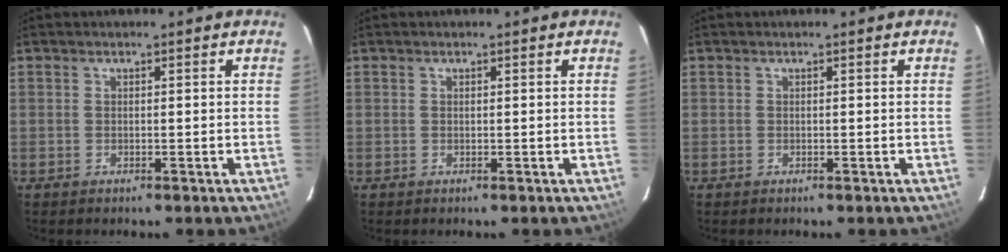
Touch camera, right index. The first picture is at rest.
{"total": 0.0}
{"total": 0.0}